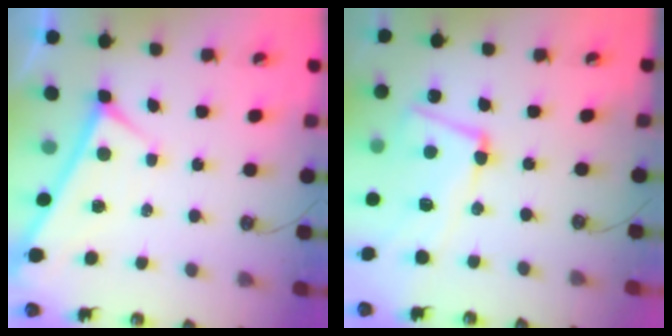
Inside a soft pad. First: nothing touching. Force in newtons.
{"total": 9.4, "press": 9.1, "slide": 2.0}